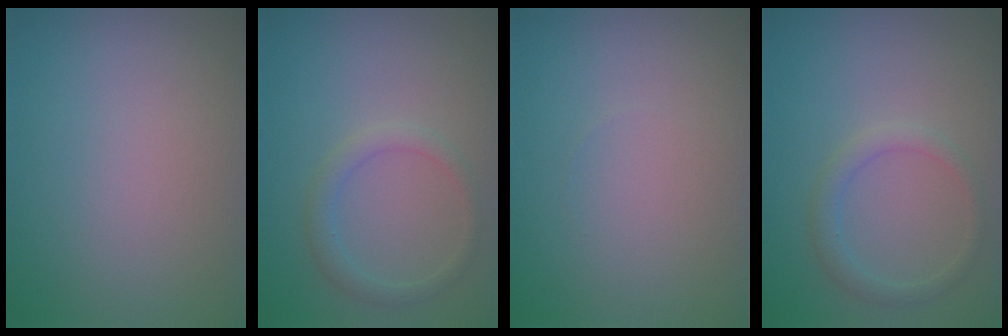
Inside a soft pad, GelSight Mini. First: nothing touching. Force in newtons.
{"total": 1.9, "press": 1.9, "slide": 0.1}
{"total": 0.0}
{"total": 1.9, "press": 1.9, "slide": 0.1}